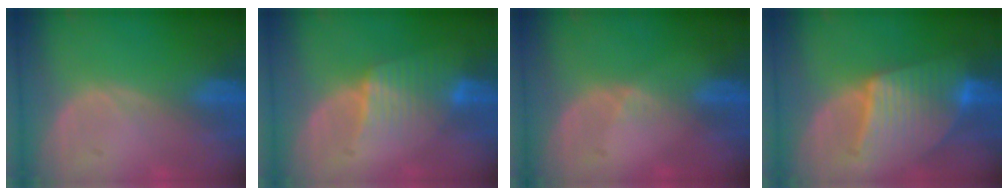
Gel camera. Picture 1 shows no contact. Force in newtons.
{"total": 6.5, "press": 5.8, "slide": 3.0}
{"total": 1.8, "press": 1.2, "slide": 1.3}
{"total": 9.5, "press": 9.5, "slide": 0.8}